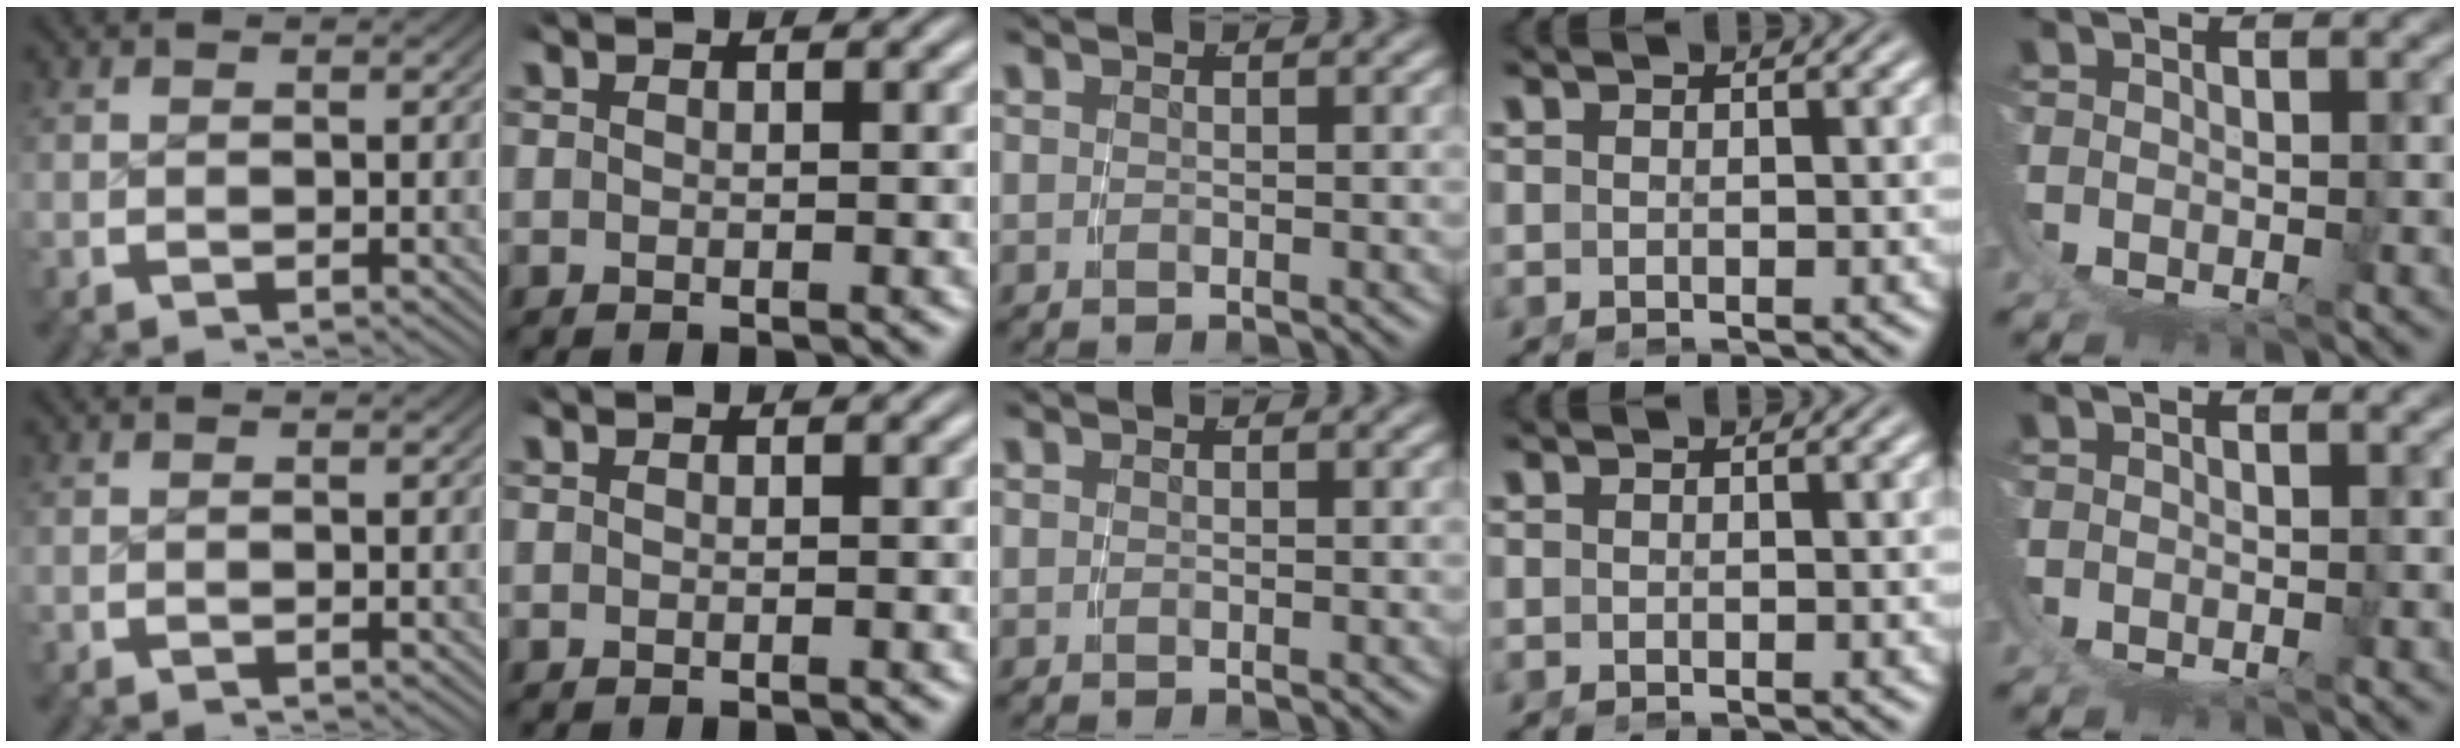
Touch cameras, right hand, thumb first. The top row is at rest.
{}